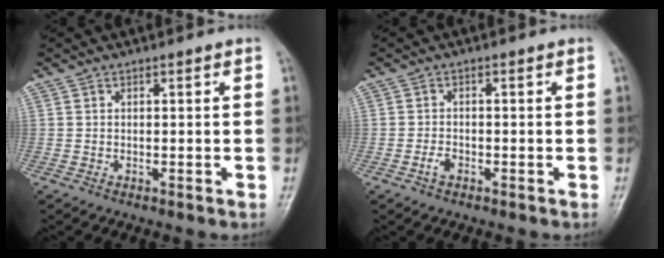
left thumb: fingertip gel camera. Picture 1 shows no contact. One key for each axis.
{"total": 1.6, "fx": -0.8, "fy": 1.0, "fz": 1.0, "tx": -0.020, "ty": 0.003, "tz": -0.018}